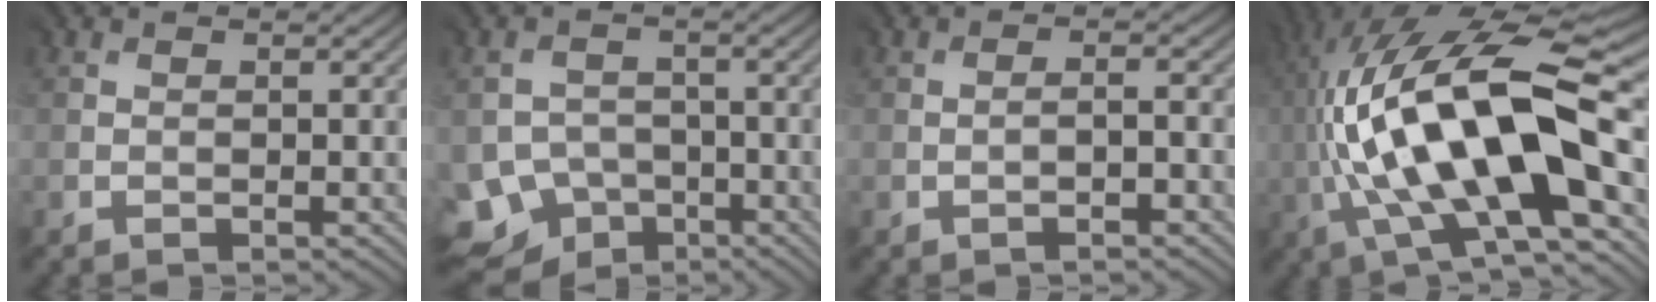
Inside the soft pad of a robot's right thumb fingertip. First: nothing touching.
{"total": 7.5, "force": [-5.0, 5.1, 2.2], "torque": [-0.045, -0.027, -0.088]}
{"total": 1.7, "force": [-0.8, 0.5, 1.5], "torque": [-0.015, 0.005, -0.020]}
{"total": 18.9, "force": [-1.3, 7.2, 17.4], "torque": [-0.336, 0.028, -0.021]}